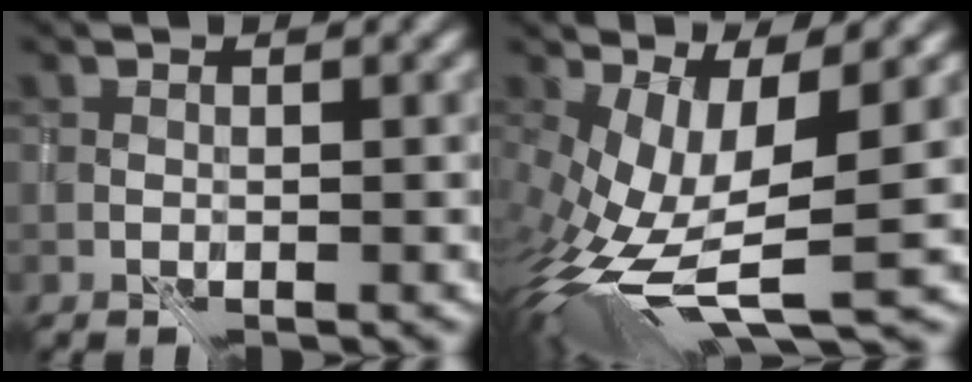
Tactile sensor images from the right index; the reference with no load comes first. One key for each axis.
{"total": 10.7, "fx": -1.3, "fy": 3.7, "fz": 9.9, "tx": -0.220, "ty": -0.017, "tz": -0.018}